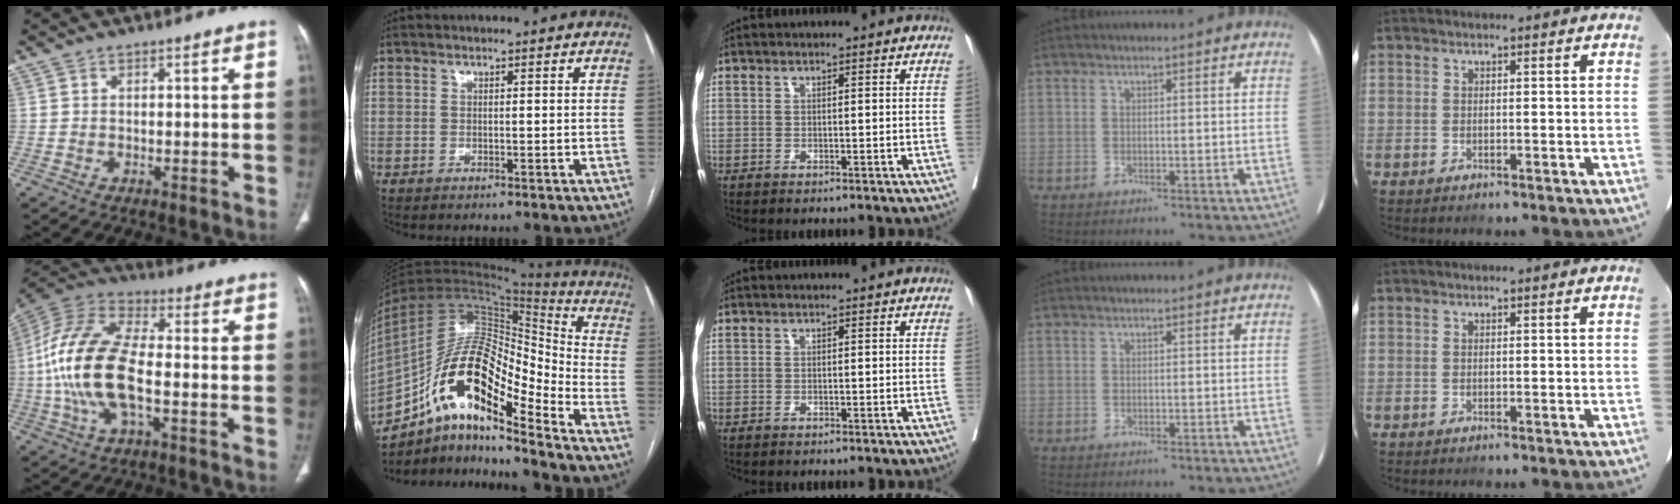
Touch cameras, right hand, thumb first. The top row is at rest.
{"thumb": {"total": 18.5, "force": [-2.5, 8.3, 16.3], "torque": [-0.344, 0.026, -0.049]}, "index": {"total": 18.7, "force": [-10.5, 5.3, 14.5], "torque": [-0.265, 0.043, -0.177]}}